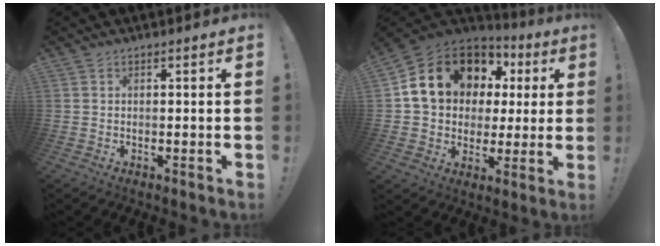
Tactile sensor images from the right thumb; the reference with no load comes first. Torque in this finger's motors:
{"motor_torque": [2.20, 2.80, 0.77, -0.45, 0.10]}